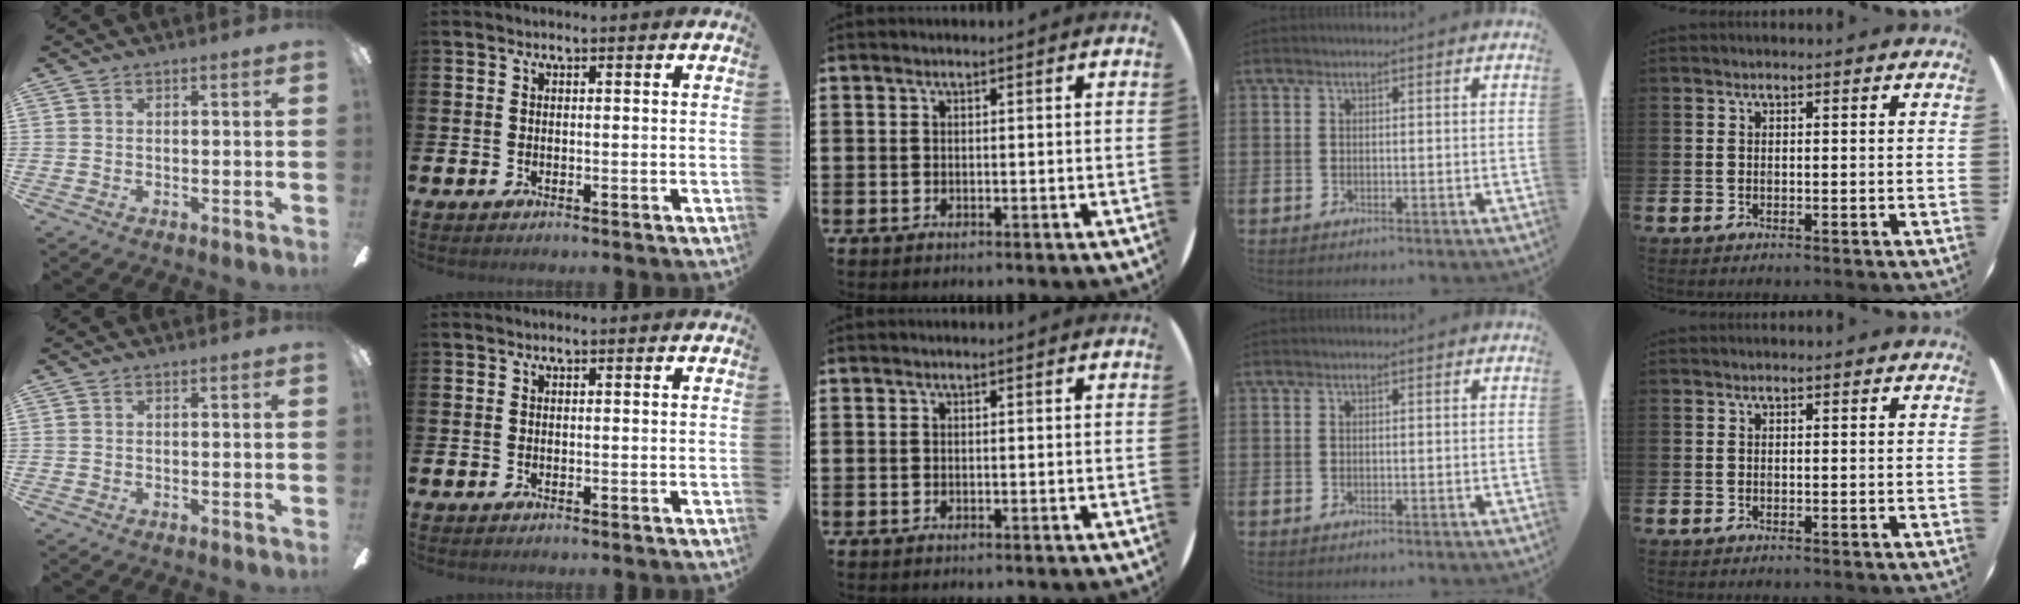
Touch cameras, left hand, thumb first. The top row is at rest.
{}